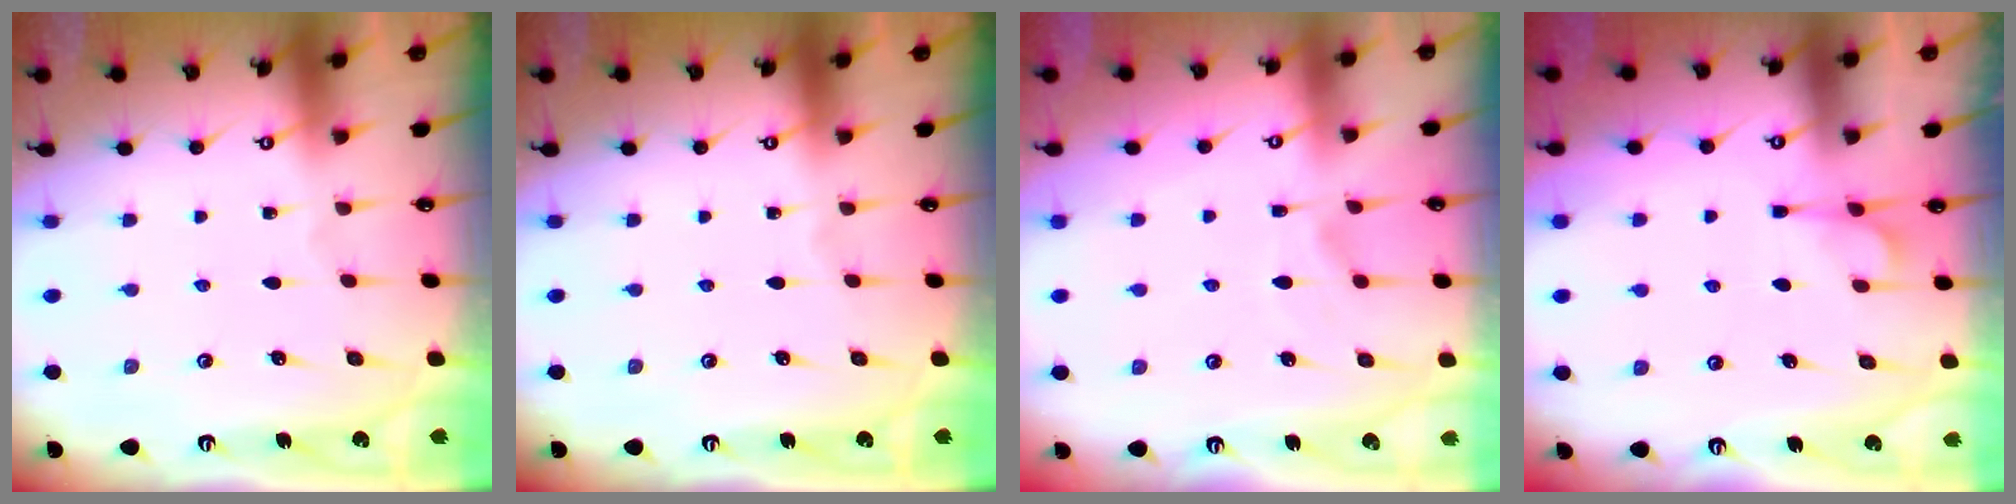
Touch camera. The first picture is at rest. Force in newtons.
{"total": 0.0}
{"total": 1.8, "press": 1.3, "slide": 1.3}
{"total": 1.6, "press": 1.0, "slide": 1.2}